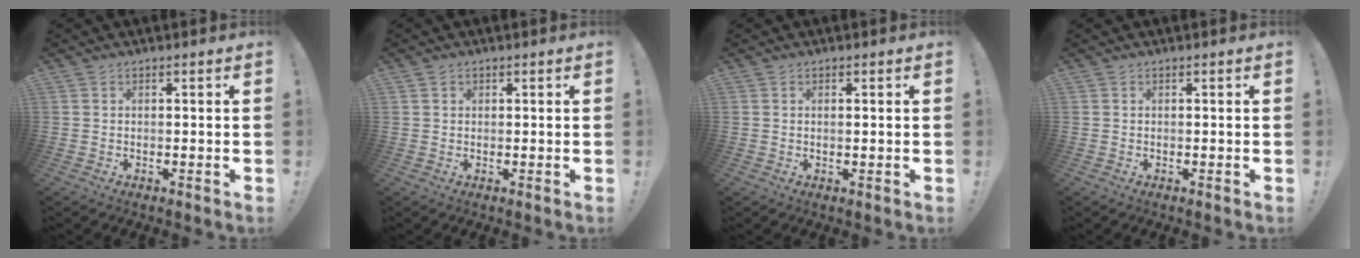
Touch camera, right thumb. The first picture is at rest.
{"total": 1.1, "force": [0.7, 0.8, 0.2], "torque": [0.003, -0.002, 0.013]}
{"total": 0.9, "force": [0.3, 0.0, 0.8], "torque": [-0.011, -0.002, 0.005]}
{"total": 0.0}